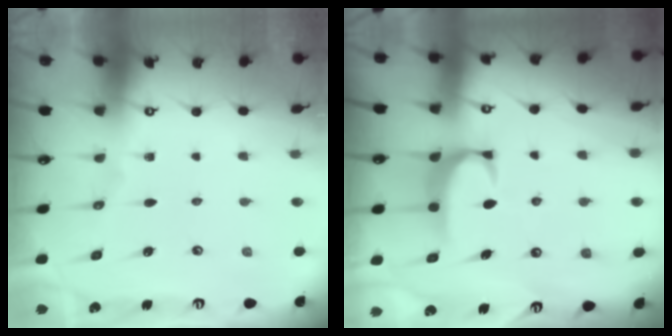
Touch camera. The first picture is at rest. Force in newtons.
{"total": 2.0, "press": 1.9, "slide": 0.5}